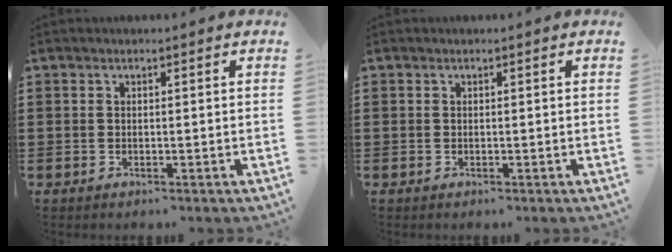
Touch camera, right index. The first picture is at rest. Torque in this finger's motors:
{"motor_torque": [-0.03, 0.03, 0.00, 0.01]}